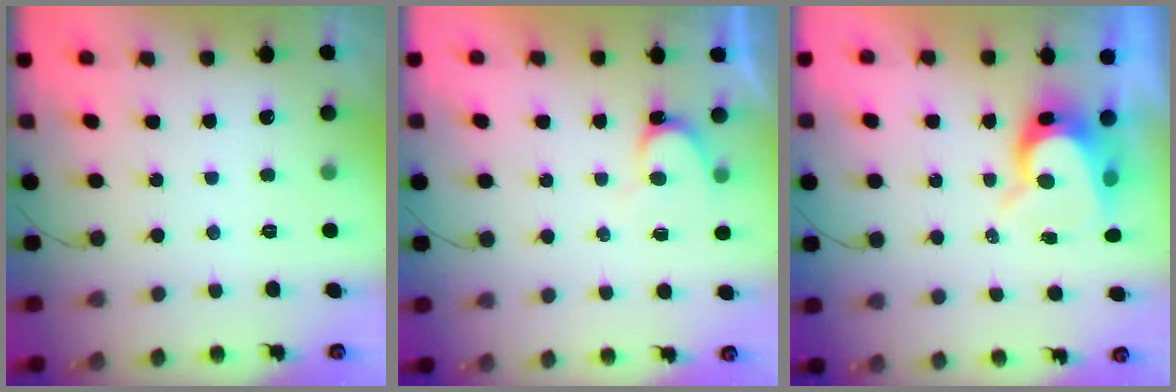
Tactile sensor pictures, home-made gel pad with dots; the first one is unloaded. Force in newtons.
{"total": 5.8, "press": 5.8, "slide": 0.4}
{"total": 8.5, "press": 8.5, "slide": 0.7}